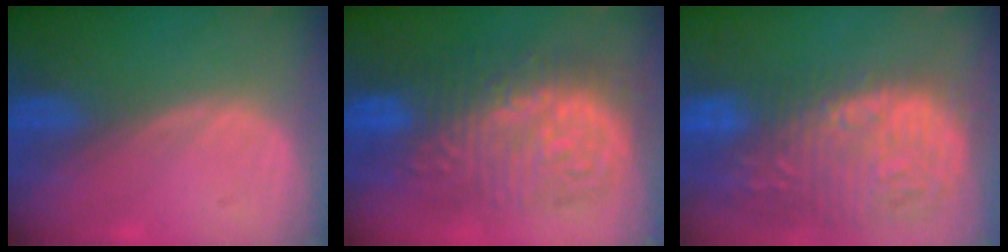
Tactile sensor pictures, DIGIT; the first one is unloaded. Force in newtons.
{"total": 13.3, "press": 13.2, "slide": 1.3}
{"total": 15.8, "press": 12.9, "slide": 9.1}